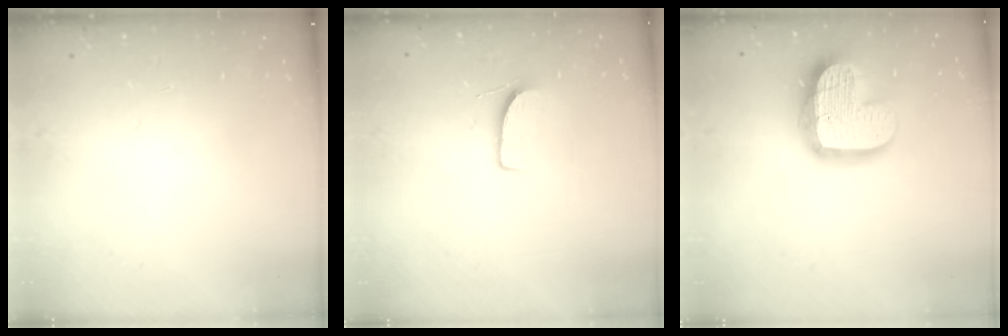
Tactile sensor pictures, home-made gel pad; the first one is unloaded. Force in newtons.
{"total": 7.1, "press": 7.1, "slide": 0.5}
{"total": 17.0, "press": 16.9, "slide": 1.4}